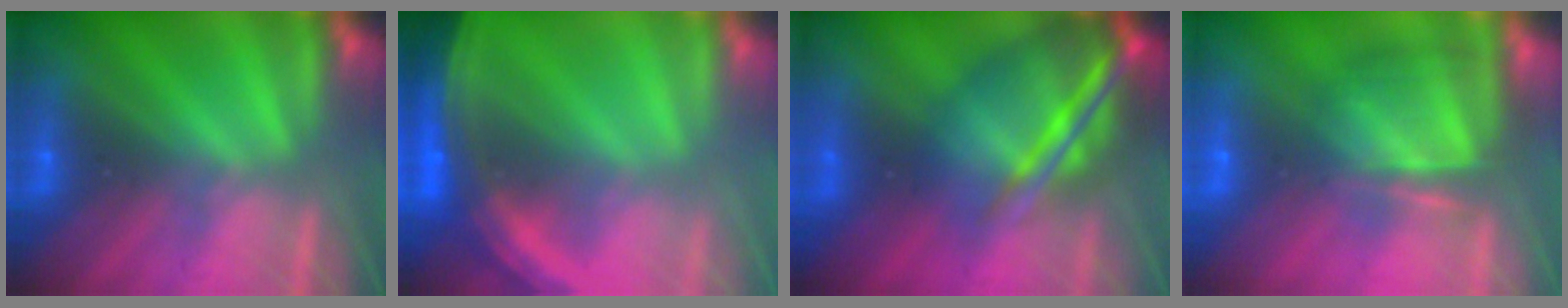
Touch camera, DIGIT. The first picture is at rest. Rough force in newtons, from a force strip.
{"total": 8.0}
{"total": 8.3}
{"total": 7.1}